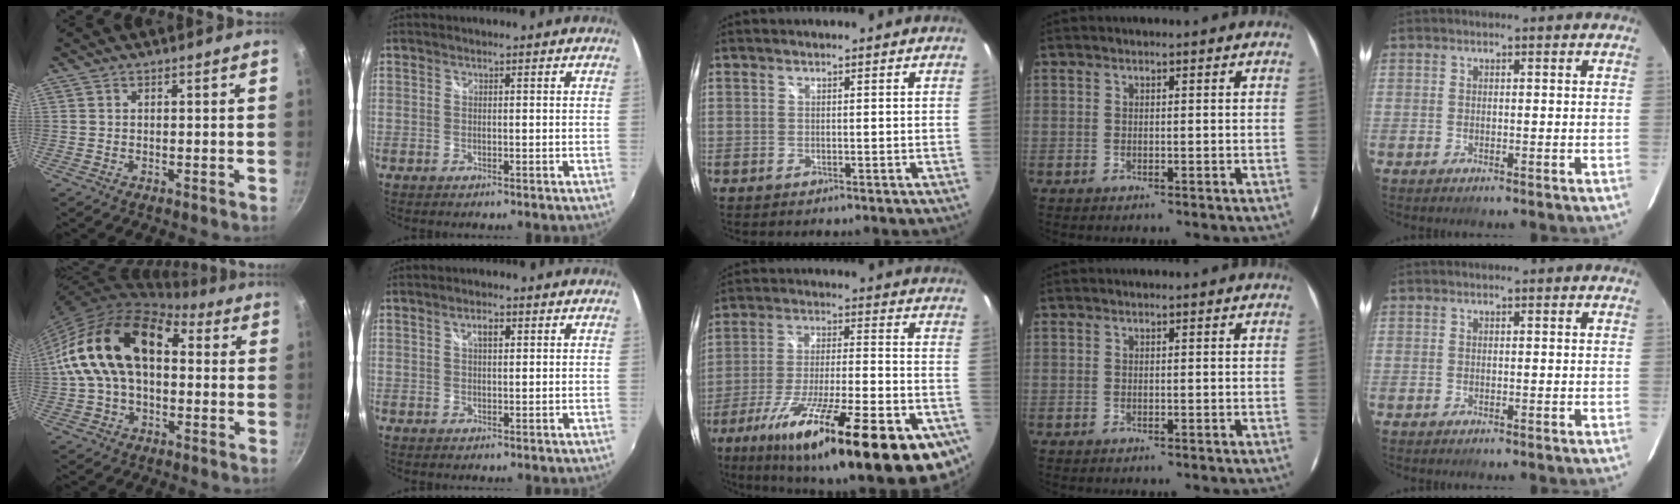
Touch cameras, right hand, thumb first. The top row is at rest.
{"thumb": {"total": 19.2, "force": [2.1, 12.3, 14.6], "torque": [-0.241, 0.045, 0.023]}, "index": {"total": 2.3, "force": [0.9, 1.0, 1.8], "torque": [-0.030, 0.006, 0.013]}, "middle": {"total": 32.1, "force": [-19.0, 7.2, 24.9], "torque": [-0.397, -0.053, -0.284]}}